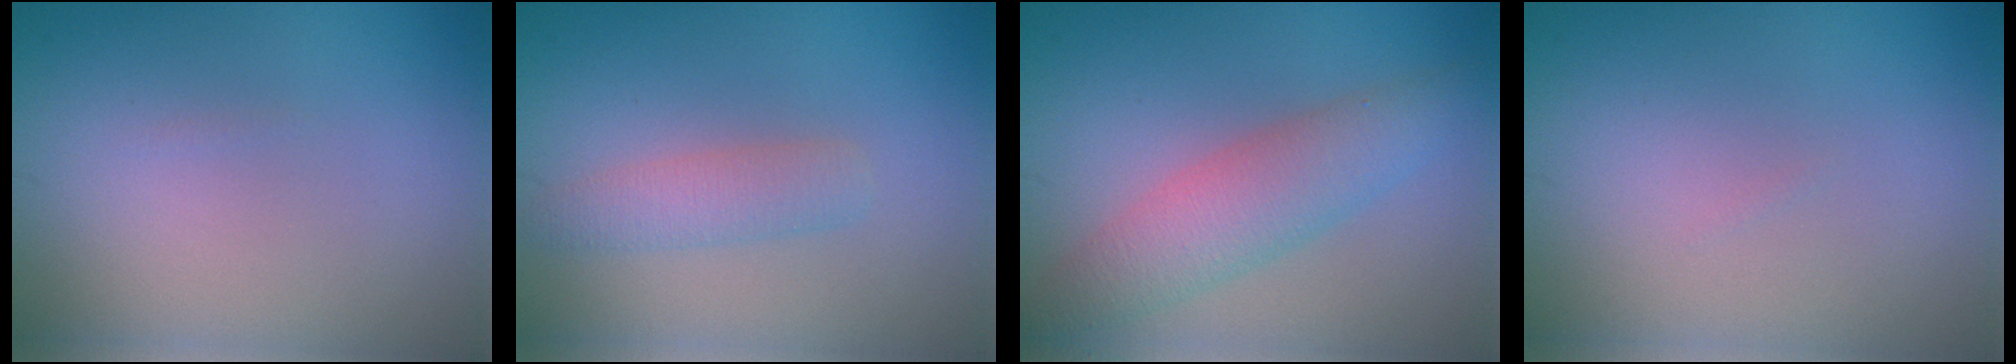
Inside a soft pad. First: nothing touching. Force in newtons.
{"total": 2.2, "press": 2.2, "slide": 0.1}
{"total": 4.5, "press": 4.5, "slide": 0.1}
{"total": 0.0}